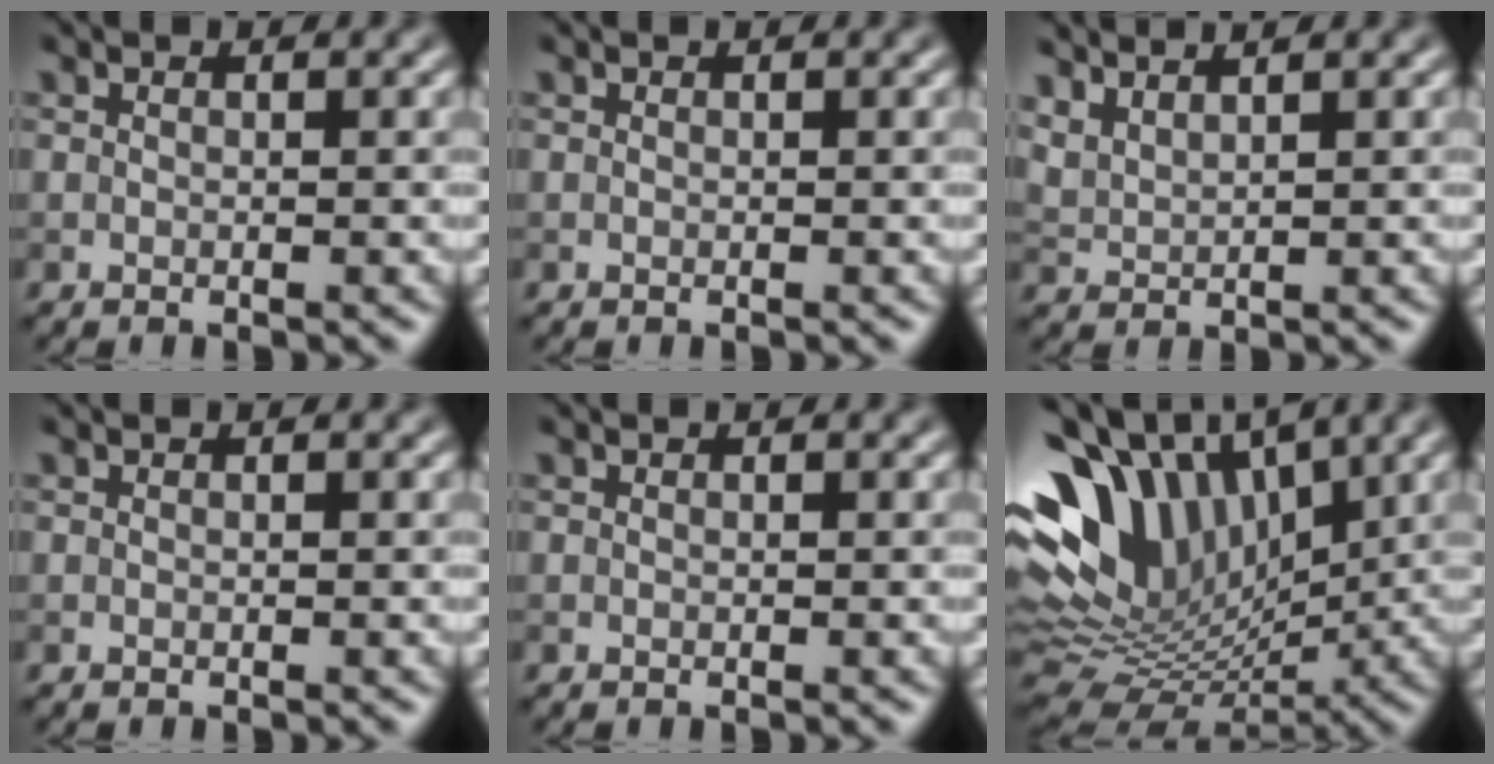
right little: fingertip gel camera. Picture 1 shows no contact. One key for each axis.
{"total": 0.0}
{"total": 2.8, "fx": 2.5, "fy": 0.7, "fz": 1.2, "tx": -0.023, "ty": 0.007, "tz": 0.046}
{"total": 0.0}
{"total": 0.0}
{"total": 12.9, "fx": 4.5, "fy": 8.1, "fz": 9.0, "tx": -0.184, "ty": 0.011, "tz": 0.086}